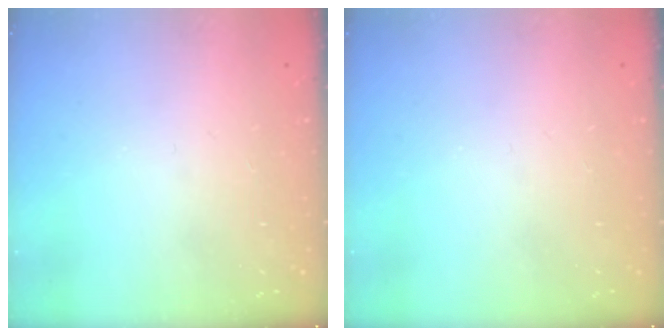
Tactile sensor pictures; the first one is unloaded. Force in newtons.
{"total": 0.0}